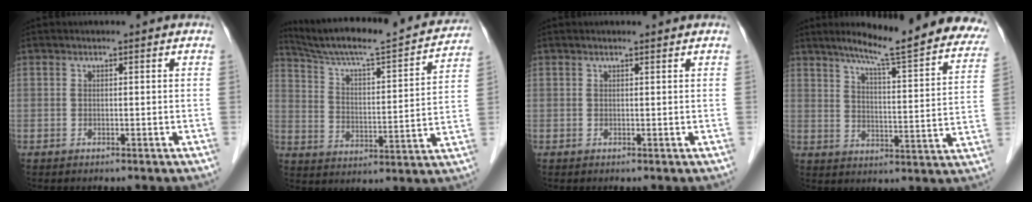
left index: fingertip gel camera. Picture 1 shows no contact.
{"total": 22.8, "force": [20.8, 2.0, 9.1], "torque": [-0.150, -0.013, 0.292]}
{"total": 1.0, "force": [0.9, 0.0, 0.4], "torque": [-0.010, 0.007, 0.015]}
{"total": 23.9, "force": [20.5, 2.1, 12.0], "torque": [-0.161, -0.043, 0.254]}